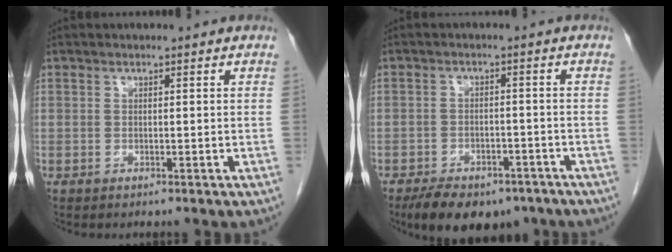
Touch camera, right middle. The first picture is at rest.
{"total": 11.5, "force": [-8.4, 5.7, 5.4], "torque": [-0.083, 0.001, -0.121]}